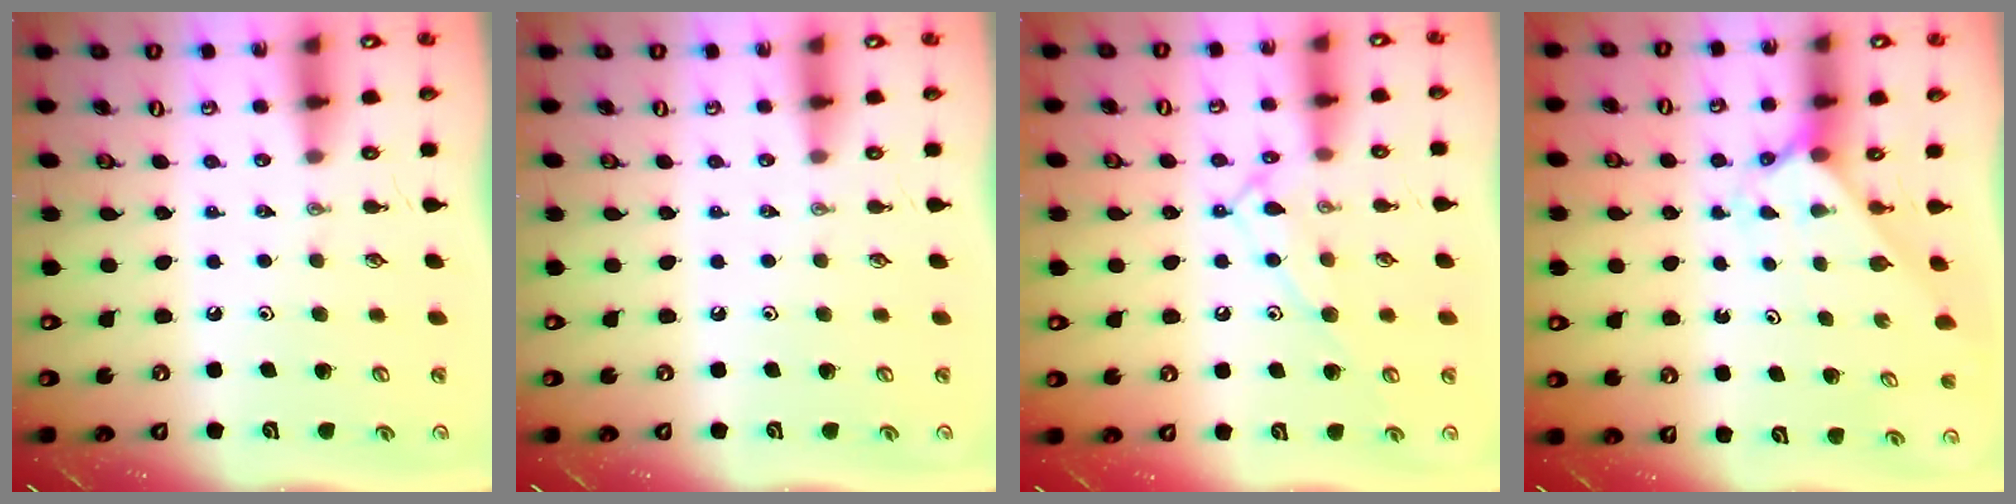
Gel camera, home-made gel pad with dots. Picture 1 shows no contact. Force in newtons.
{"total": 0.0}
{"total": 12.1, "press": 12.0, "slide": 0.9}
{"total": 2.3, "press": 2.3, "slide": 0.1}